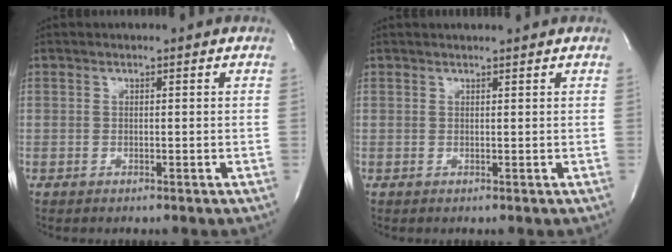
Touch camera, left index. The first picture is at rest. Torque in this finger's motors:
{"motor_torque": [0.56, -0.71, 0.06, 0.02]}